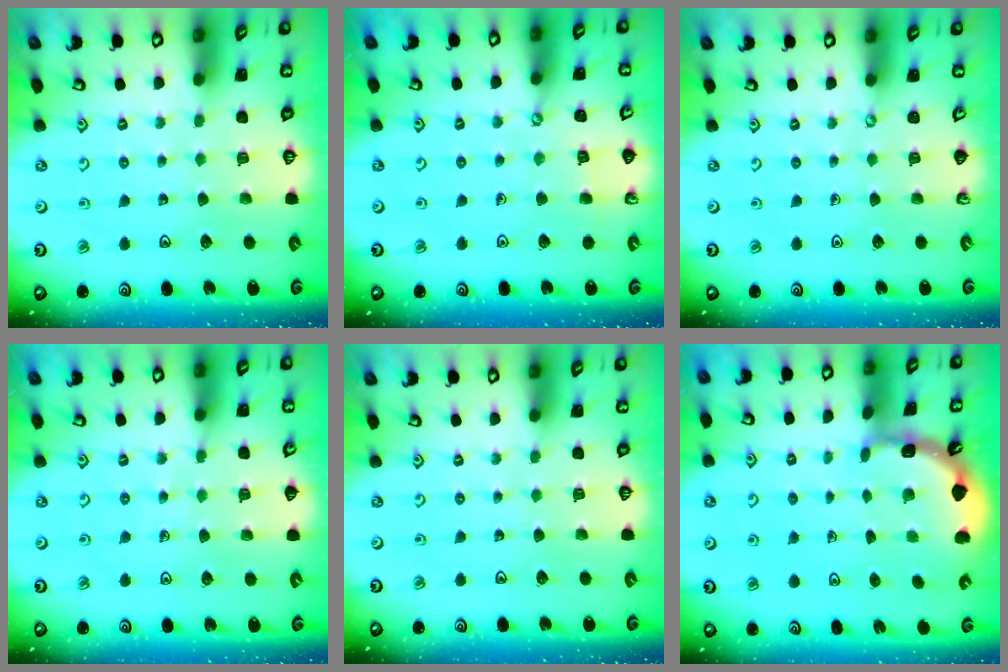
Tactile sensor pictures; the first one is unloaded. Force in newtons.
{"total": 3.7, "press": 3.7, "slide": 0.5}
{"total": 0.0}
{"total": 4.4, "press": 4.1, "slide": 1.3}
{"total": 0.0}
{"total": 2.0, "press": 2.0, "slide": 0.4}